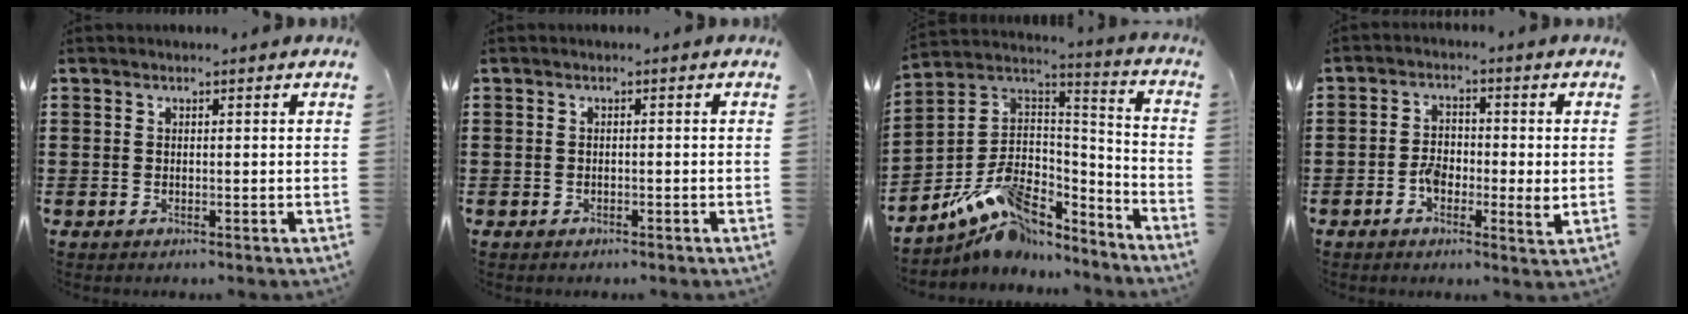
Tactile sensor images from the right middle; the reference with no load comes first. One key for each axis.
{"total": 0.7, "fx": -0.6, "fy": 0.3, "fz": 0.0, "tx": -0.003, "ty": 0.000, "tz": -0.013}
{"total": 10.2, "fx": -6.8, "fy": 5.9, "fz": 5.0, "tx": -0.107, "ty": 0.014, "tz": -0.129}
{"total": 4.0, "fx": -1.1, "fy": 2.1, "fz": 3.2, "tx": -0.051, "ty": 0.006, "tz": -0.022}